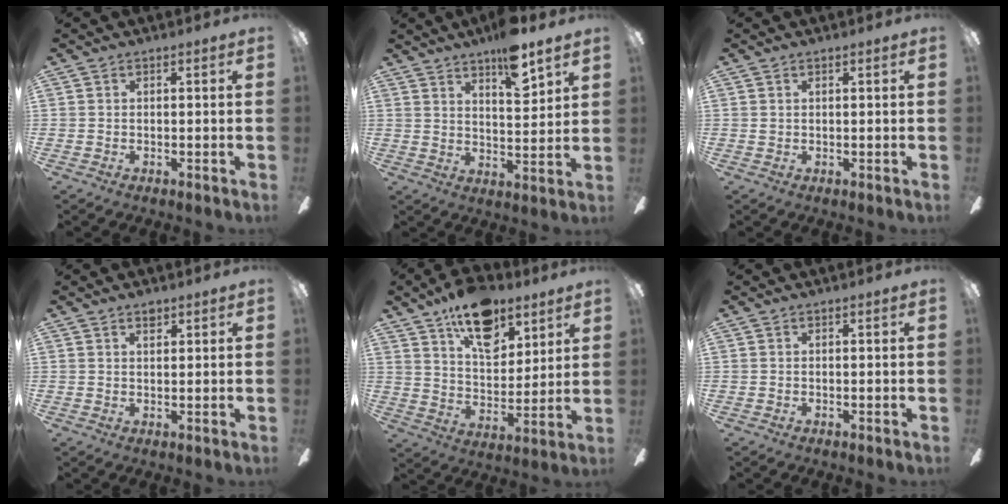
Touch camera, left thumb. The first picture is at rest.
{"total": 10.0, "force": [7.8, 2.6, 5.8], "torque": [-0.084, -0.039, 0.131]}
{"total": 0.6, "force": [0.4, 0.4, 0.3], "torque": [-0.008, 0.004, 0.006]}
{"total": 2.3, "force": [1.6, 1.1, 1.0], "torque": [-0.009, -0.006, 0.027]}
{"total": 17.5, "force": [11.6, 9.4, 9.1], "torque": [-0.137, -0.060, 0.205]}
{"total": 0.0}